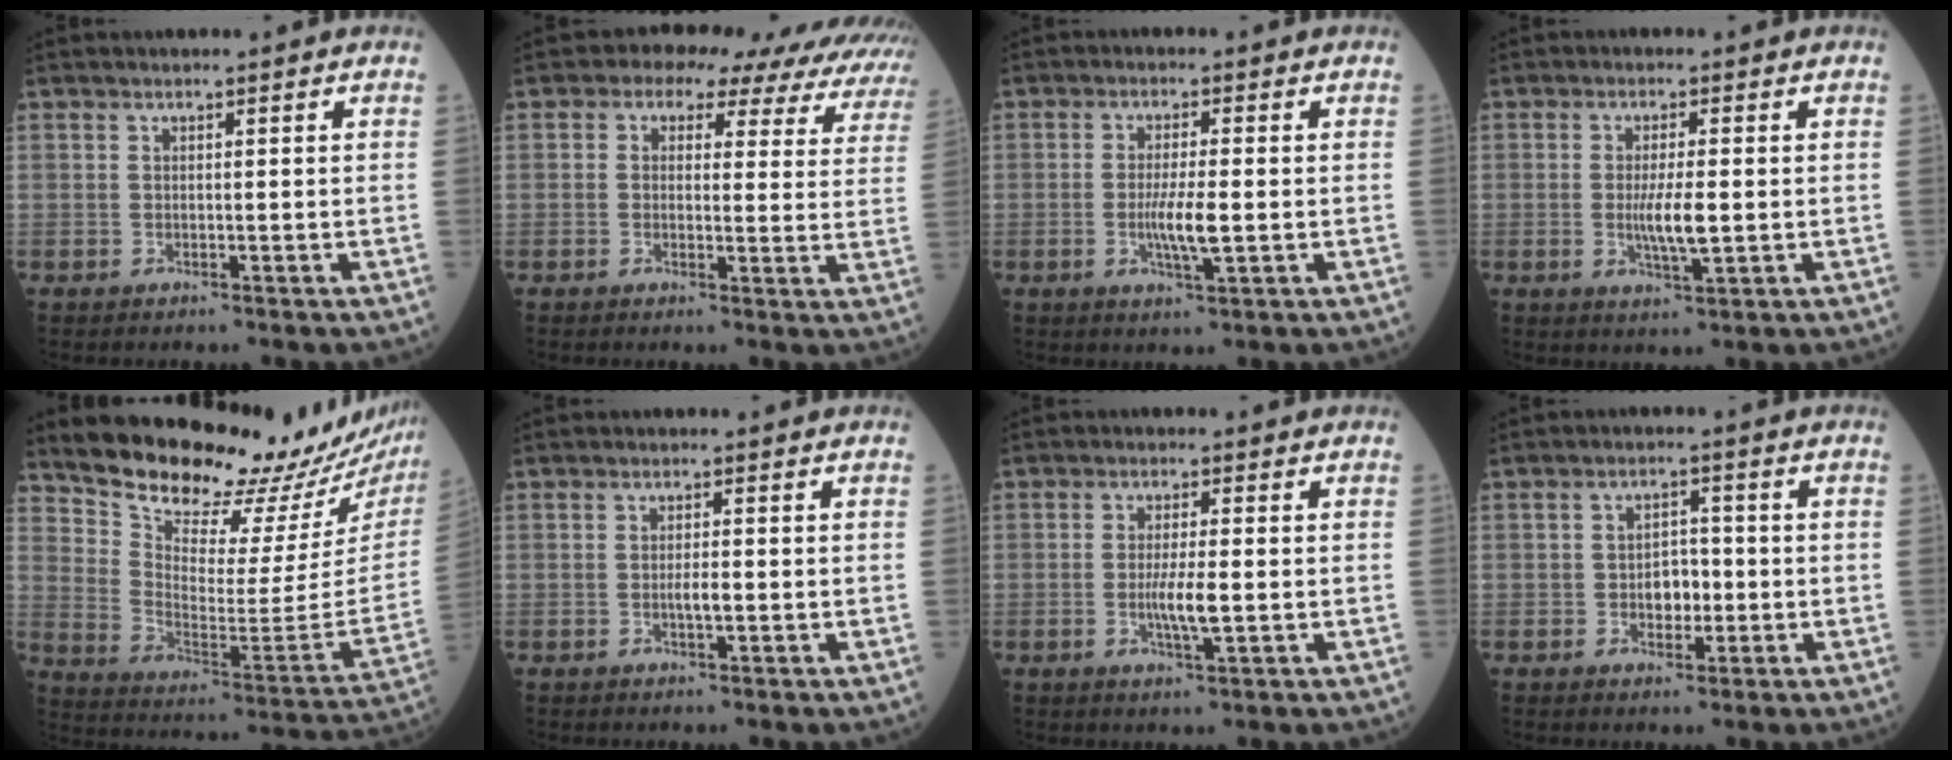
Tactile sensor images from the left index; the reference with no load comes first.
{"total": 14.9, "force": [12.6, 6.2, 4.9], "torque": [-0.042, 0.014, 0.115]}
{"total": 4.9, "force": [-0.8, 0.5, 4.8], "torque": [-0.095, -0.008, -0.013]}
{"total": 4.8, "force": [-0.3, 0.7, 4.7], "torque": [-0.094, -0.008, -0.005]}
{"total": 21.2, "force": [19.9, 3.5, 6.4], "torque": [-0.116, -0.102, 0.278]}
{"total": 1.7, "force": [-0.3, 0.4, 1.6], "torque": [-0.031, 0.000, -0.004]}
{"total": 4.3, "force": [-0.6, 0.4, 4.2], "torque": [-0.084, -0.006, -0.011]}
{"total": 3.8, "force": [-0.7, 2.4, 2.9], "torque": [-0.043, 0.008, -0.010]}